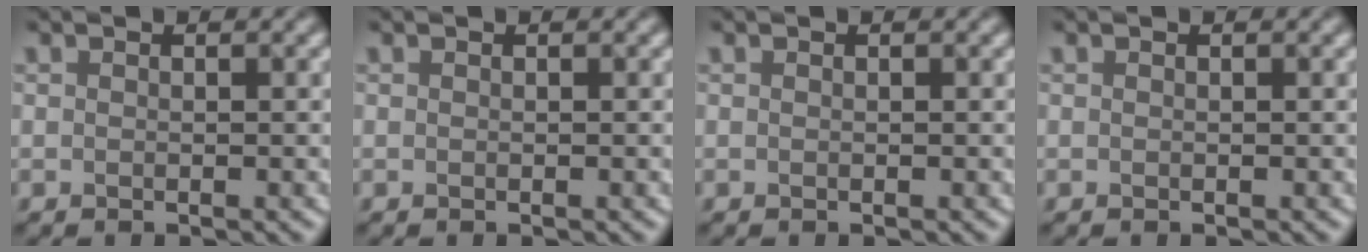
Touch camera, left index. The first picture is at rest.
{"total": 0.0}
{"total": 0.0}
{"total": 0.0}